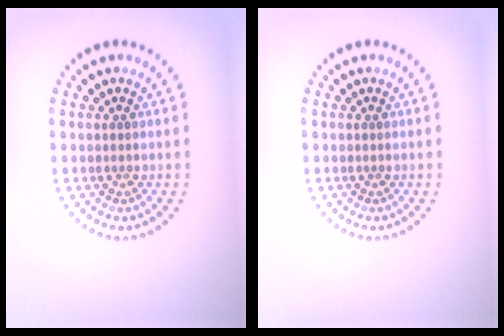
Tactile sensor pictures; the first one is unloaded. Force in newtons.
{"total": 0.0}